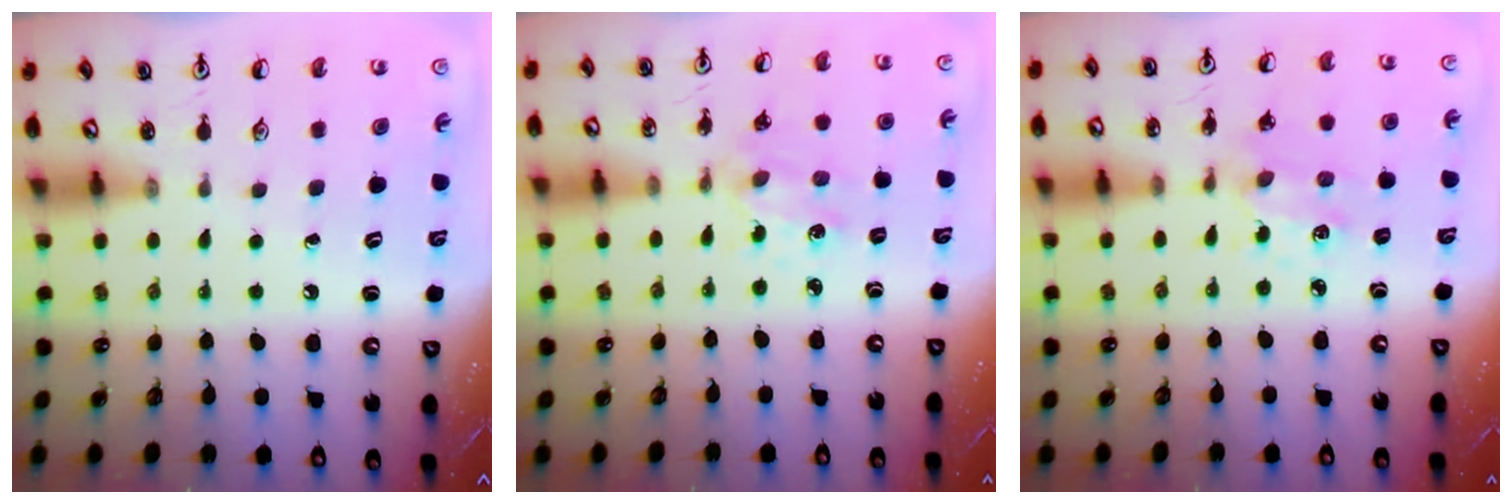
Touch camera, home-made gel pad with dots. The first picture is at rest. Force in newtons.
{"total": 2.0, "press": 2.0, "slide": 0.3}
{"total": 1.9, "press": 1.9, "slide": 0.2}